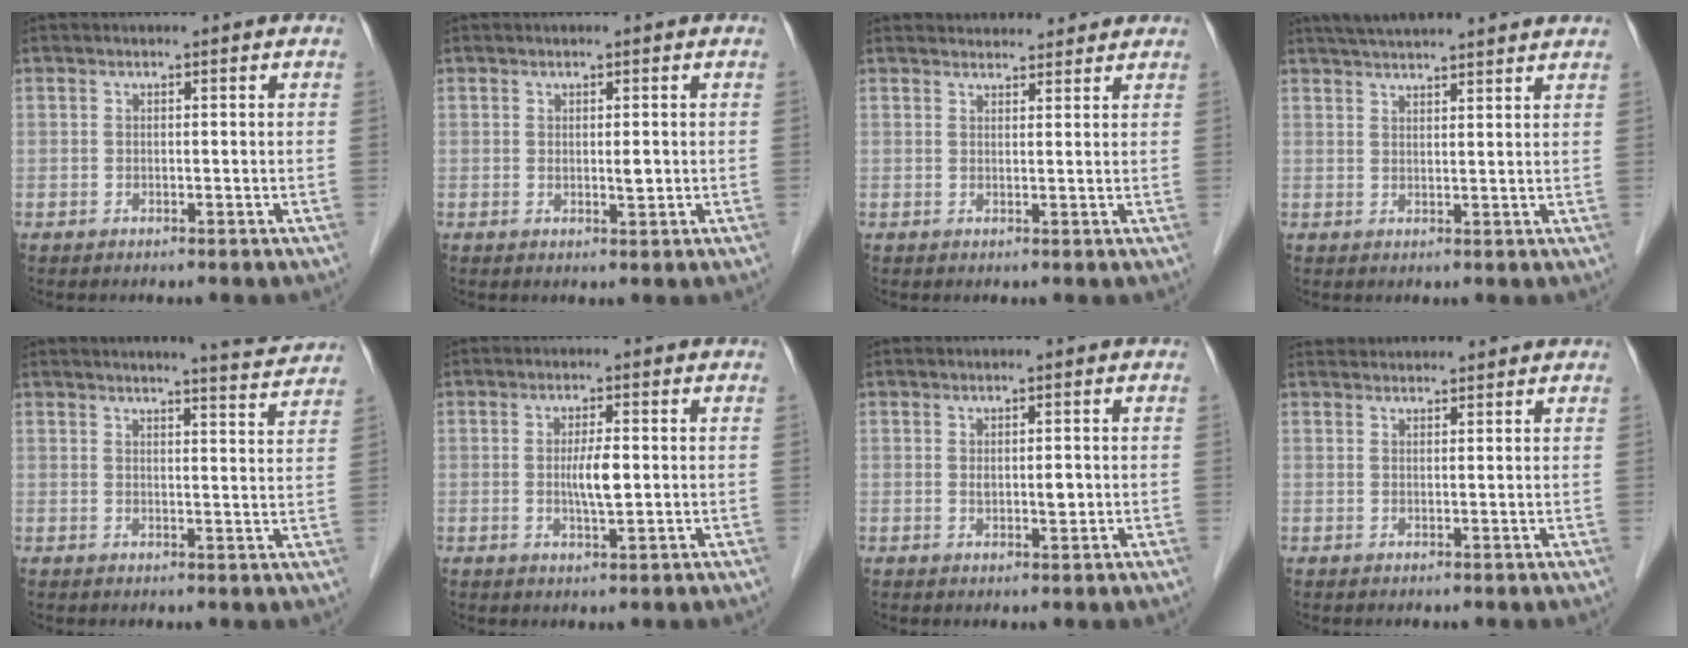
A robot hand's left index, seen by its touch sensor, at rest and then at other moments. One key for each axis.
{"total": 1.4, "fx": 0.1, "fy": 0.4, "fz": 1.3, "tx": -0.020, "ty": -0.003, "tz": 0.003}
{"total": 7.0, "fx": 6.6, "fy": 1.9, "fz": 1.1, "tx": -0.007, "ty": 0.025, "tz": 0.076}
{"total": 13.5, "fx": 12.2, "fy": 0.6, "fz": 5.8, "tx": -0.097, "ty": 0.036, "tz": 0.165}
{"total": 6.4, "fx": 6.3, "fy": -0.3, "fz": 1.3, "tx": -0.029, "ty": -0.017, "tz": 0.068}
{"total": 3.8, "fx": 0.0, "fy": 0.7, "fz": 3.8, "tx": -0.072, "ty": -0.004, "tz": 0.000}
{"total": 2.0, "fx": 0.1, "fy": 0.8, "fz": 1.9, "tx": -0.031, "ty": -0.002, "tz": 0.005}
{"total": 5.2, "fx": 5.1, "fy": 0.6, "fz": 0.7, "tx": -0.012, "ty": 0.036, "tz": 0.071}